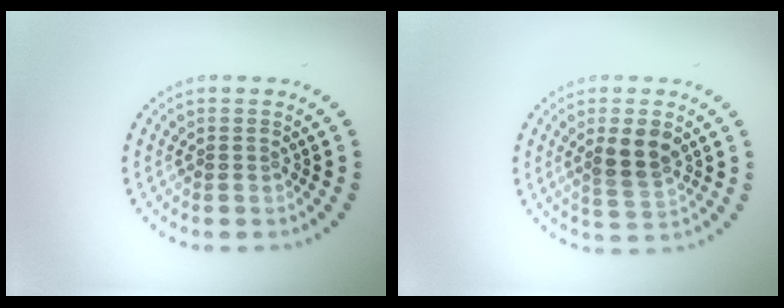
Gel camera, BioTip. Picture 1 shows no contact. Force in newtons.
{"total": 3.4, "press": 3.3, "slide": 1.0}